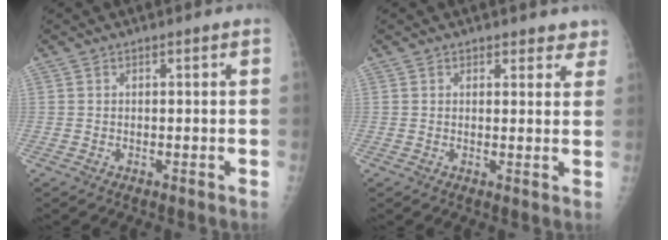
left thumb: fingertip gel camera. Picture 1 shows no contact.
{"total": 3.5, "force": [2.8, 1.9, 0.7], "torque": [0.029, -0.014, 0.026]}